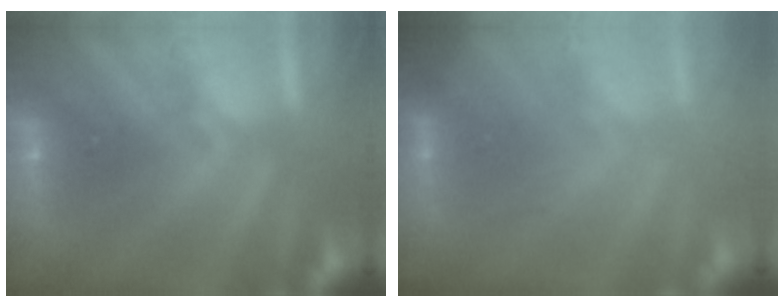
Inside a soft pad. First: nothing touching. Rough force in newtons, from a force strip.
{"total": 2.7}